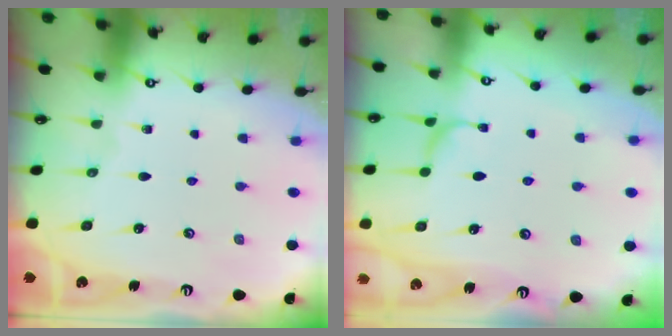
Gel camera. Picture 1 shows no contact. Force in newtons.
{"total": 2.6, "press": 2.6, "slide": 0.5}